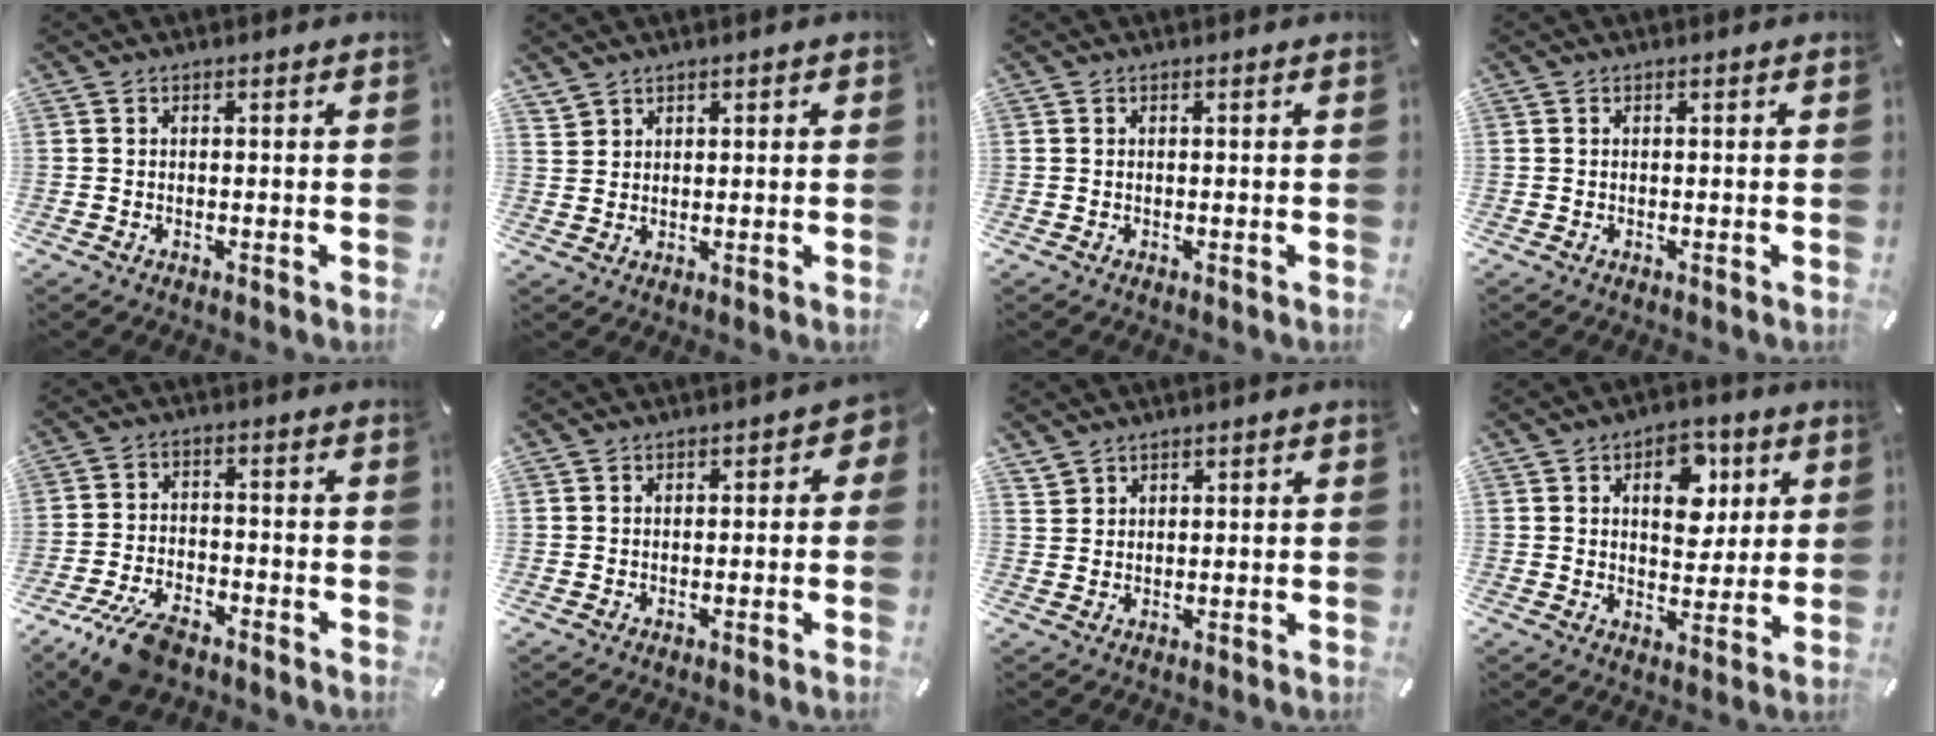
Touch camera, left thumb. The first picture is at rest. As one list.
[{"total": 2.3, "force": [1.6, 1.6, -0.1], "torque": [-0.002, 0.000, 0.031]}, {"total": 0.0}, {"total": 0.0}, {"total": 9.3, "force": [-6.5, 4.0, 5.3], "torque": [-0.110, 0.029, -0.122]}, {"total": 1.9, "force": [0.0, 1.6, 1.1], "torque": [-0.003, 0.002, -0.006]}, {"total": 2.1, "force": [1.7, 1.3, 0.0], "torque": [-0.002, -0.002, 0.034]}, {"total": 10.8, "force": [4.0, 7.3, 6.8], "torque": [-0.079, -0.008, 0.063]}]